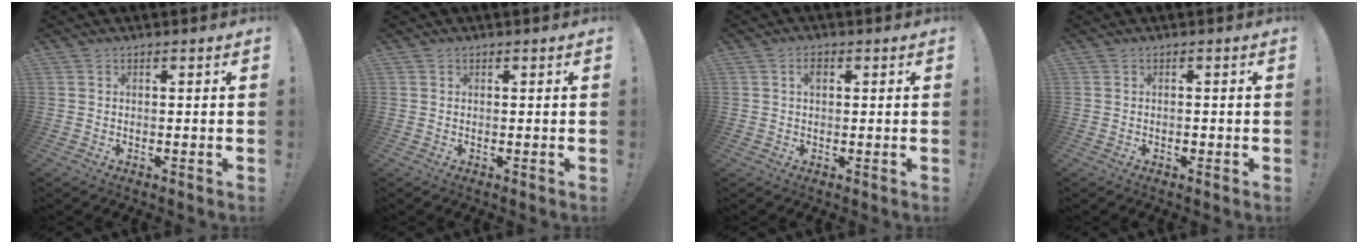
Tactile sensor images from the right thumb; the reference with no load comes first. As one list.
[{"total": 0.0}, {"total": 2.2, "force": [0.7, 1.3, 1.6], "torque": [-0.020, 0.003, 0.007]}, {"total": 0.9, "force": [-0.5, 0.5, 0.5], "torque": [-0.007, 0.001, -0.008]}]